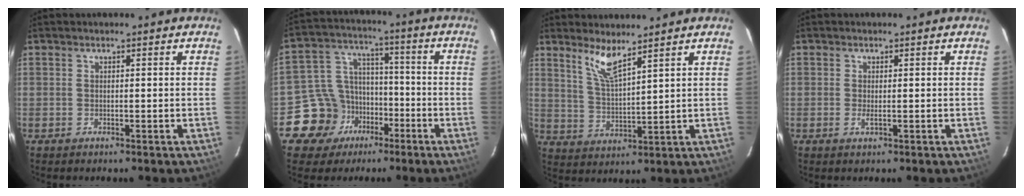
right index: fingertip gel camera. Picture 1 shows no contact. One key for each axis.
{"total": 11.5, "fx": -6.0, "fy": 9.6, "fz": 2.1, "tx": -0.063, "ty": 0.046, "tz": -0.090}
{"total": 6.1, "fx": 4.7, "fy": 0.6, "fz": 3.9, "tx": -0.079, "ty": -0.008, "tz": 0.099}
{"total": 1.3, "fx": -0.3, "fy": 0.3, "fz": 1.2, "tx": -0.025, "ty": -0.002, "tz": -0.005}